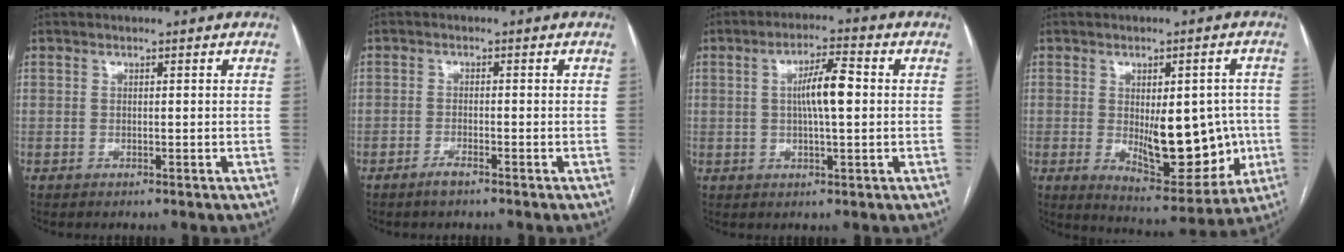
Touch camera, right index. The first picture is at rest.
{"total": 1.8, "force": [-1.5, 0.2, 1.1], "torque": [-0.025, -0.001, -0.027]}
{"total": 6.6, "force": [0.5, 1.0, 6.5], "torque": [-0.118, 0.011, 0.007]}
{"total": 13.5, "force": [-1.3, 5.6, 12.2], "torque": [-0.165, -0.005, -0.002]}